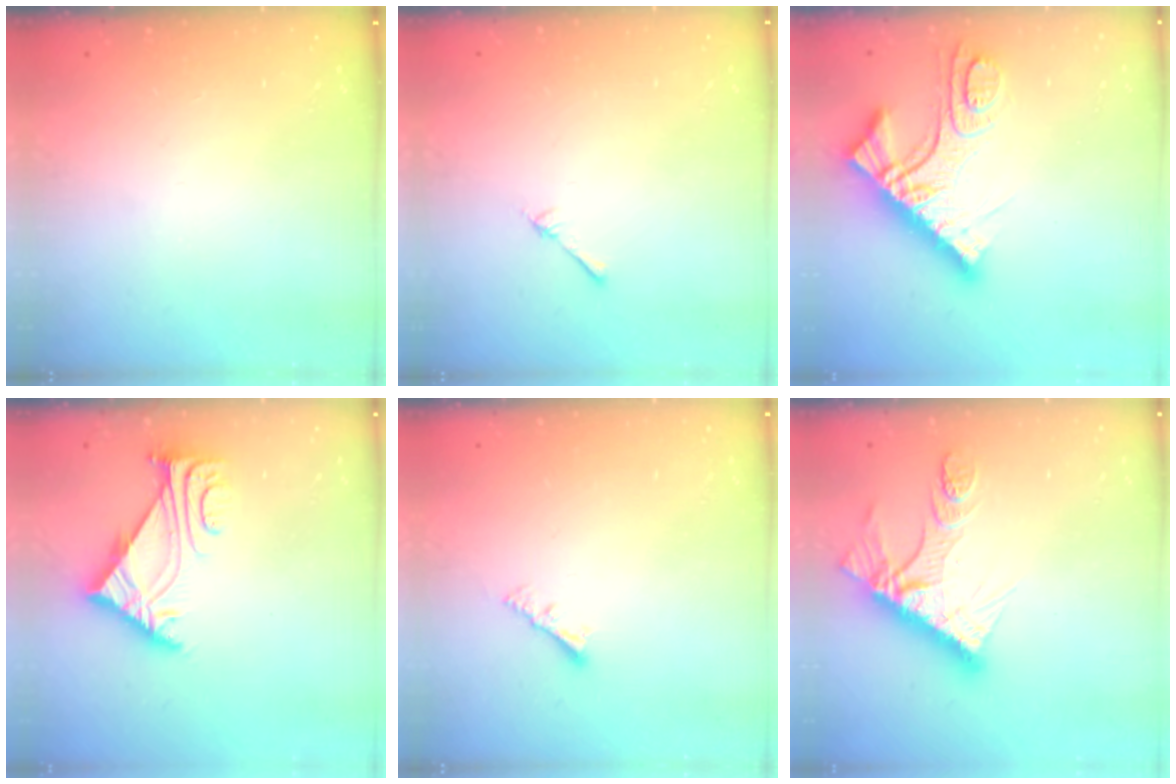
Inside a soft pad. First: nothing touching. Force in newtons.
{"total": 2.4, "press": 2.4, "slide": 0.3}
{"total": 15.9, "press": 15.8, "slide": 1.7}
{"total": 5.4, "press": 5.2, "slide": 1.1}
{"total": 3.0, "press": 3.0, "slide": 0.1}
{"total": 14.0, "press": 14.0, "slide": 1.2}